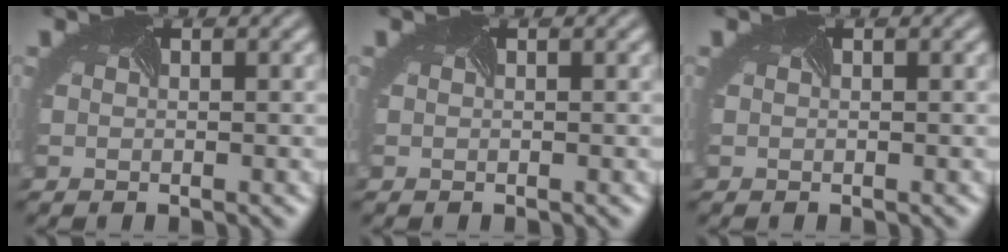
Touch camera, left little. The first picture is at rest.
{"total": 0.0}
{"total": 0.0}